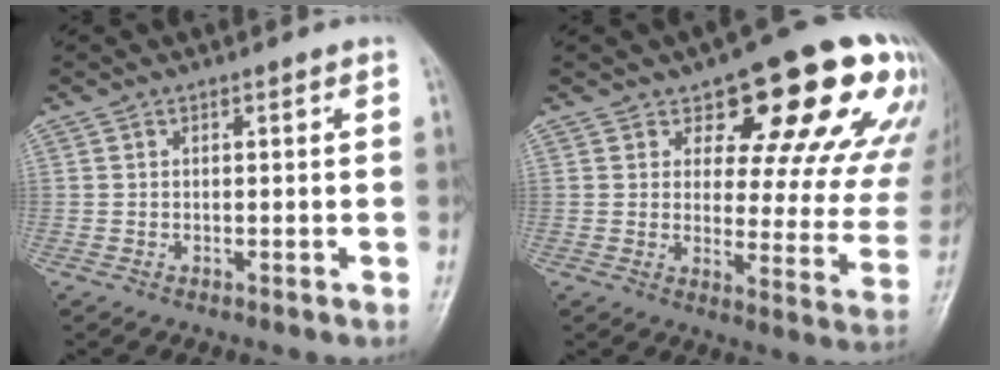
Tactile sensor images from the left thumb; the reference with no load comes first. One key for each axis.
{"total": 21.4, "fx": 12.4, "fy": 9.1, "fz": 14.9, "tx": -0.139, "ty": -0.051, "tz": 0.154}